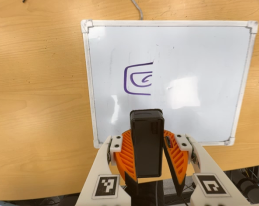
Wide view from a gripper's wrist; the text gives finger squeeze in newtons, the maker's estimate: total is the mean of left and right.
{"total": 8.7, "left": 8.9, "right": 8.4}